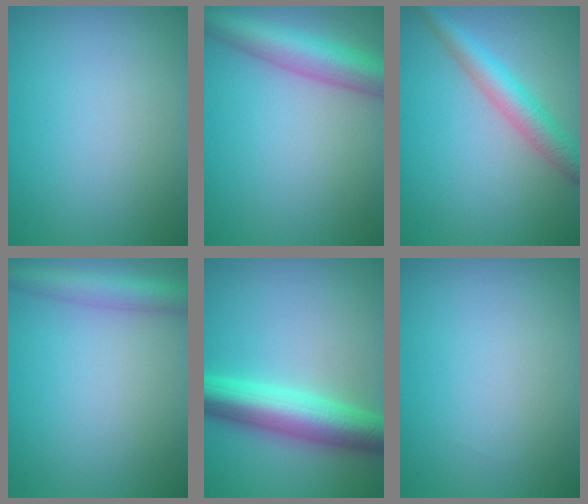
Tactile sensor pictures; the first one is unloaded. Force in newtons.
{"total": 6.1, "press": 6.1, "slide": 0.2}
{"total": 3.9, "press": 3.9, "slide": 0.1}
{"total": 3.6, "press": 3.6, "slide": 0.1}
{"total": 7.1, "press": 7.1, "slide": 0.0}
{"total": 0.0}